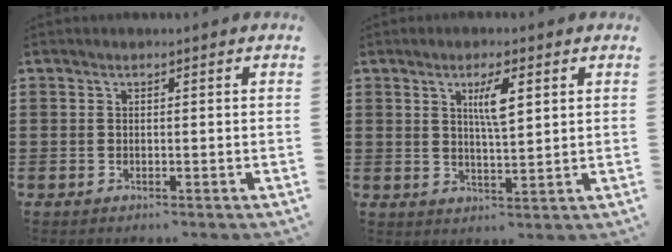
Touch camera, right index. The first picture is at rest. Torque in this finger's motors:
{"motor_torque": [0.17, -0.07, 0.18, 0.11]}